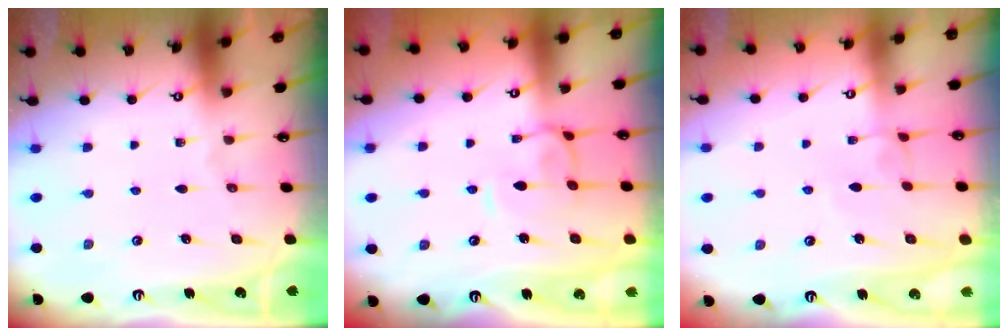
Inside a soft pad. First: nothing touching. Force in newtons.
{"total": 1.3, "press": 1.1, "slide": 0.7}
{"total": 2.8, "press": 2.8, "slide": 0.2}